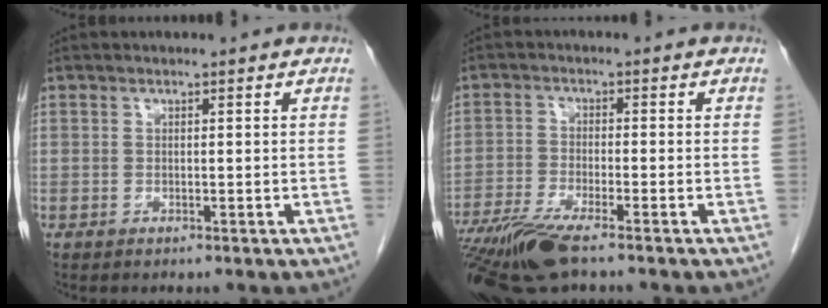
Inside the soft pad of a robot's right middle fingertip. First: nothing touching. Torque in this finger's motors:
{"motor_torque": [0.02, -0.63, 0.19, 0.08]}